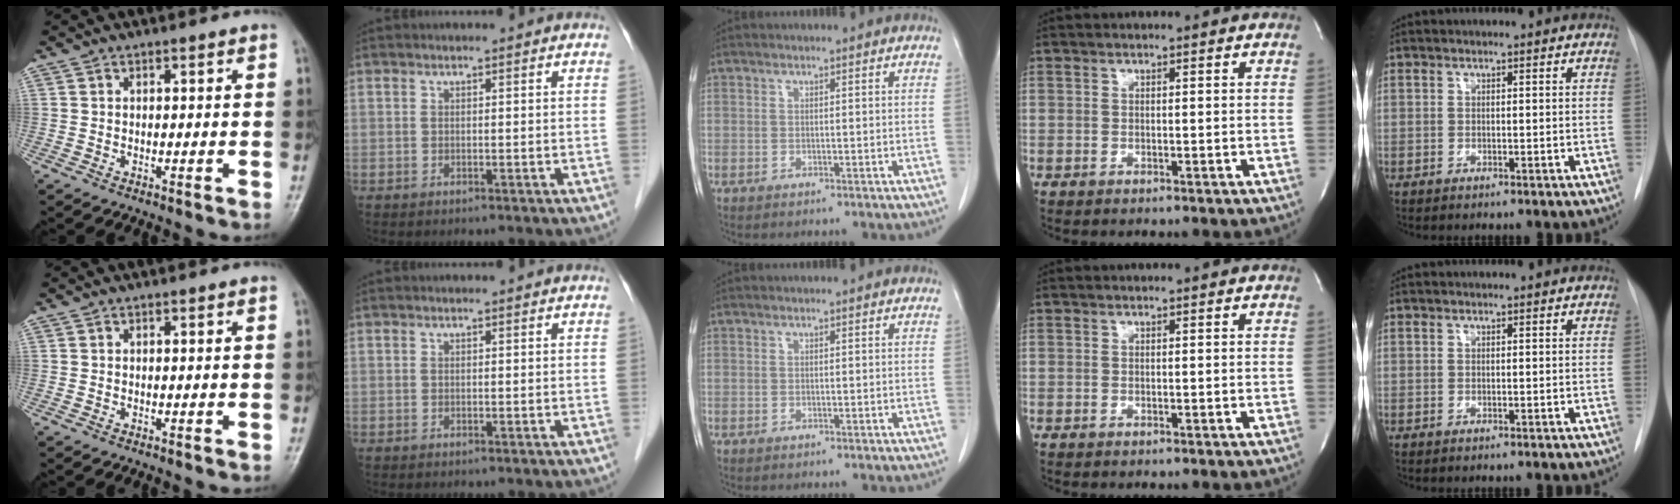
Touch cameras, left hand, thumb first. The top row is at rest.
{}